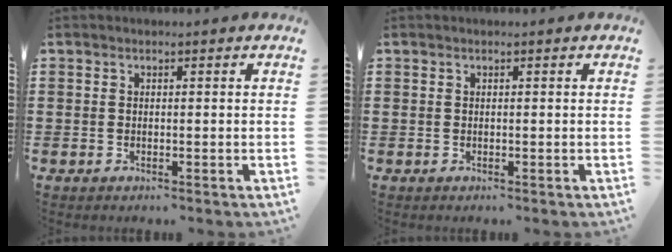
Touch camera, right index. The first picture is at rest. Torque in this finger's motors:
{"motor_torque": [-0.04, 0.03, 0.00, -0.01]}